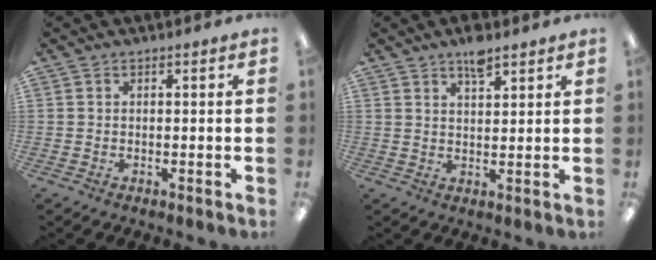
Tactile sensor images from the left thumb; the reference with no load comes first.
{"total": 5.1, "force": [3.8, 1.7, 2.9], "torque": [-0.039, -0.018, 0.064]}